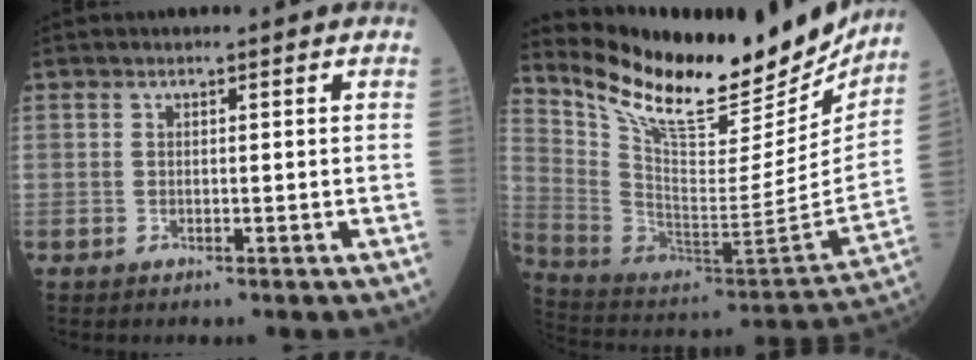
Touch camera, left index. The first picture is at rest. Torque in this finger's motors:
{"motor_torque": [0.74, -0.98, 0.17, 0.07]}